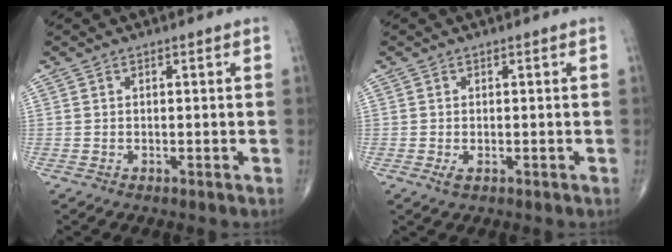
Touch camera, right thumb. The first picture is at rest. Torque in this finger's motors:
{"motor_torque": [0.75, 0.42, 0.00, -0.09, 0.00]}